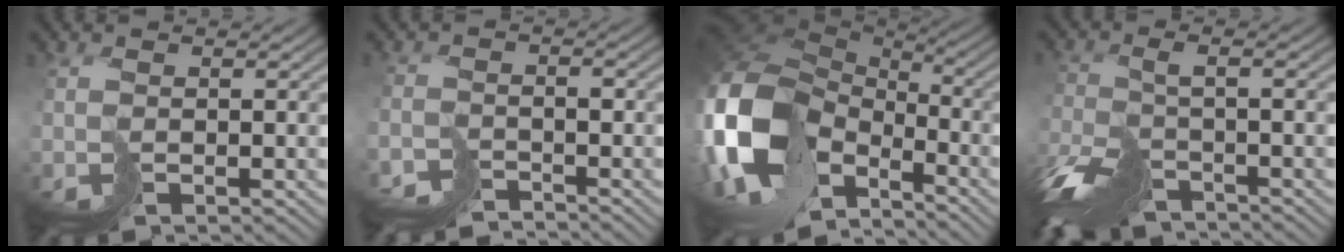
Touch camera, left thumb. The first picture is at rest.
{"total": 3.9, "force": [-3.9, 0.6, 0.0], "torque": [0.005, -0.006, -0.075]}
{"total": 17.4, "force": [-4.8, 12.8, 10.8], "torque": [-0.304, -0.034, -0.071]}
{"total": 8.4, "force": [-6.5, 2.7, 4.7], "torque": [-0.102, -0.018, -0.123]}